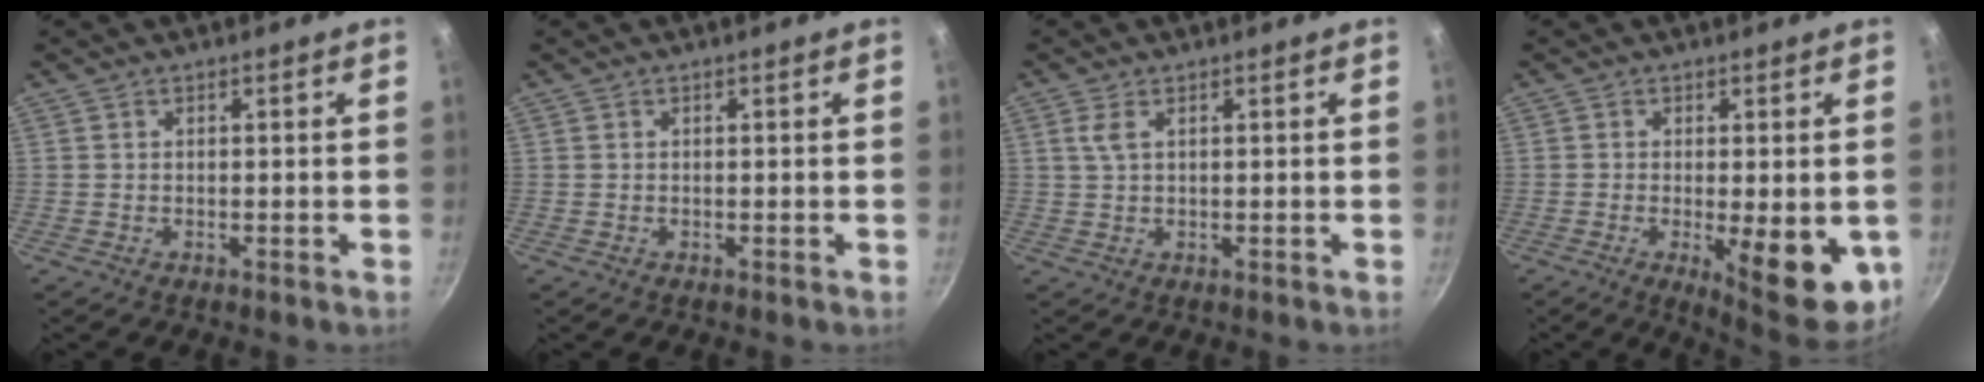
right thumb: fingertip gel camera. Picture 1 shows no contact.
{"total": 0.0}
{"total": 2.3, "force": [0.9, 1.0, 1.9], "torque": [-0.038, -0.002, 0.018]}
{"total": 12.1, "force": [-2.4, 4.1, 11.1], "torque": [-0.125, -0.010, -0.022]}